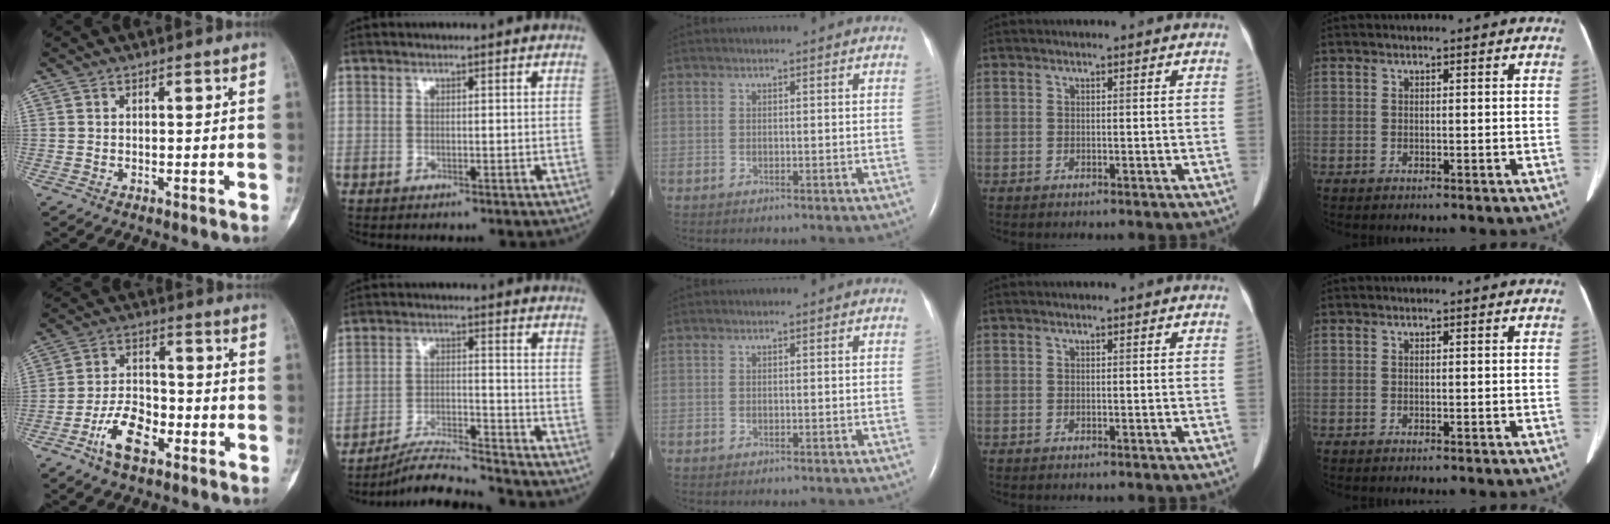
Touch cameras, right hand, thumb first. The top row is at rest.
{"thumb": {"total": 9.4, "force": [-4.9, 4.8, 6.4], "torque": [-0.106, 0.029, -0.092]}, "index": {"total": 8.6, "force": [-8.4, -0.9, 1.7], "torque": [-0.029, -0.005, -0.151]}}